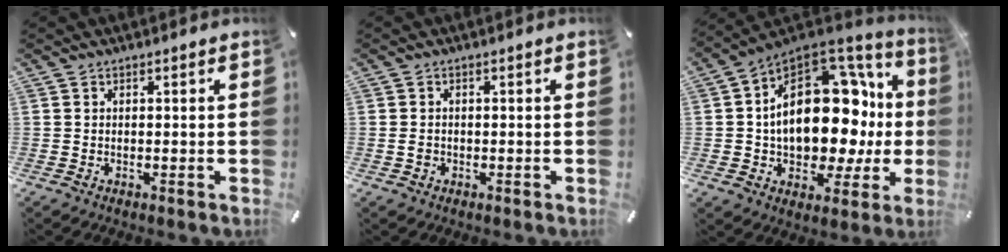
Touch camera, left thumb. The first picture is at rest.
{"total": 1.2, "force": [-0.4, 1.0, 0.6], "torque": [-0.010, 0.005, -0.009]}
{"total": 24.5, "force": [2.2, 14.6, 19.5], "torque": [-0.315, -0.022, 0.040]}